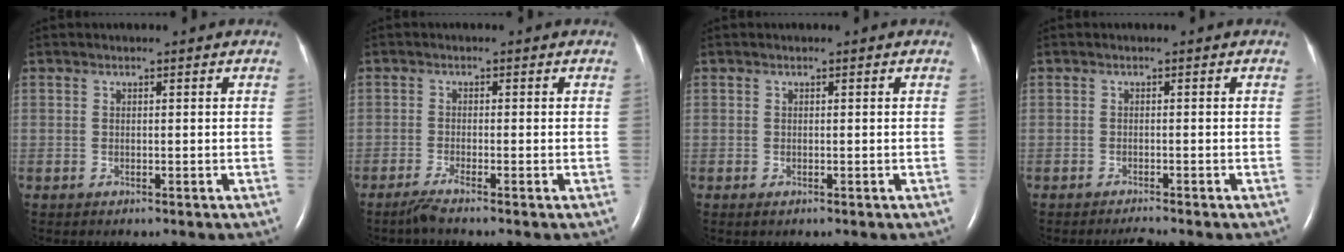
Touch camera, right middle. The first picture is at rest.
{"total": 2.0, "force": [-1.6, -0.4, 1.1], "torque": [-0.034, -0.005, -0.038]}
{"total": 0.0}
{"total": 1.3, "force": [-1.2, -0.4, 0.3], "torque": [-0.011, -0.005, -0.020]}